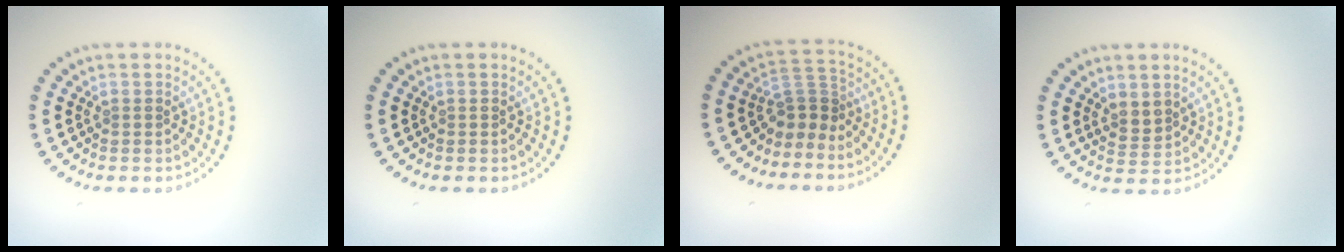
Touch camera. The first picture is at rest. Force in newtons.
{"total": 0.0}
{"total": 2.8, "press": 1.8, "slide": 2.1}
{"total": 1.6, "press": 1.4, "slide": 0.8}